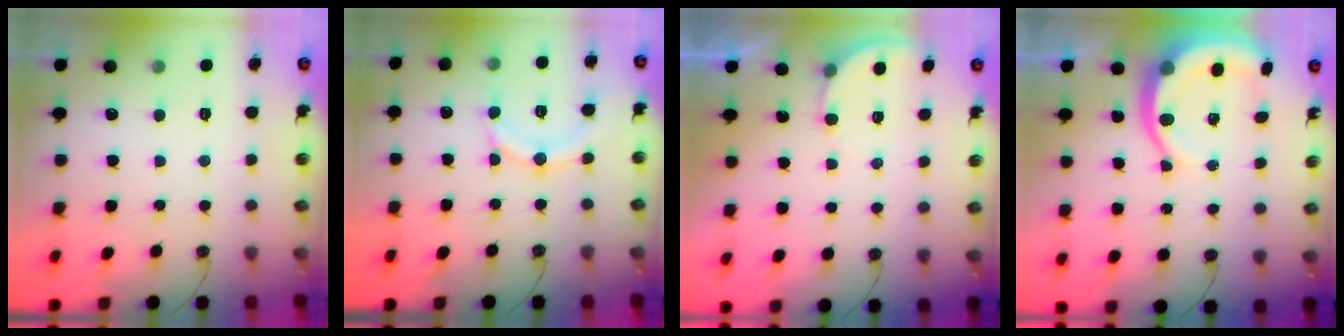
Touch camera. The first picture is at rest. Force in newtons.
{"total": 12.8, "press": 12.7, "slide": 1.1}
{"total": 2.7, "press": 2.7, "slide": 0.2}
{"total": 10.0, "press": 9.9, "slide": 1.2}